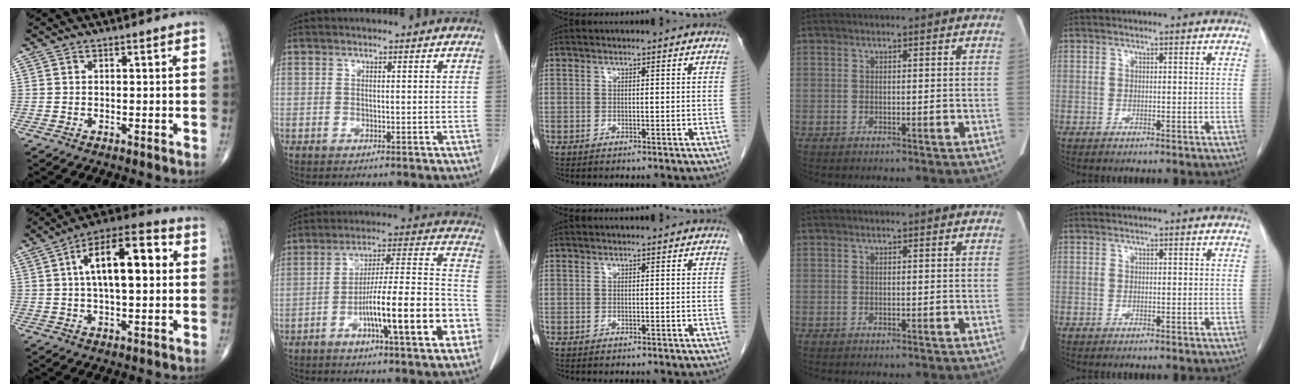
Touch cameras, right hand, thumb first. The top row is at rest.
{"thumb": {"total": 16.5, "force": [3.0, 7.0, 14.6], "torque": [-0.221, 0.024, 0.041]}, "index": {"total": 18.0, "force": [-6.9, 1.7, 16.5], "torque": [-0.238, 0.014, -0.105]}}